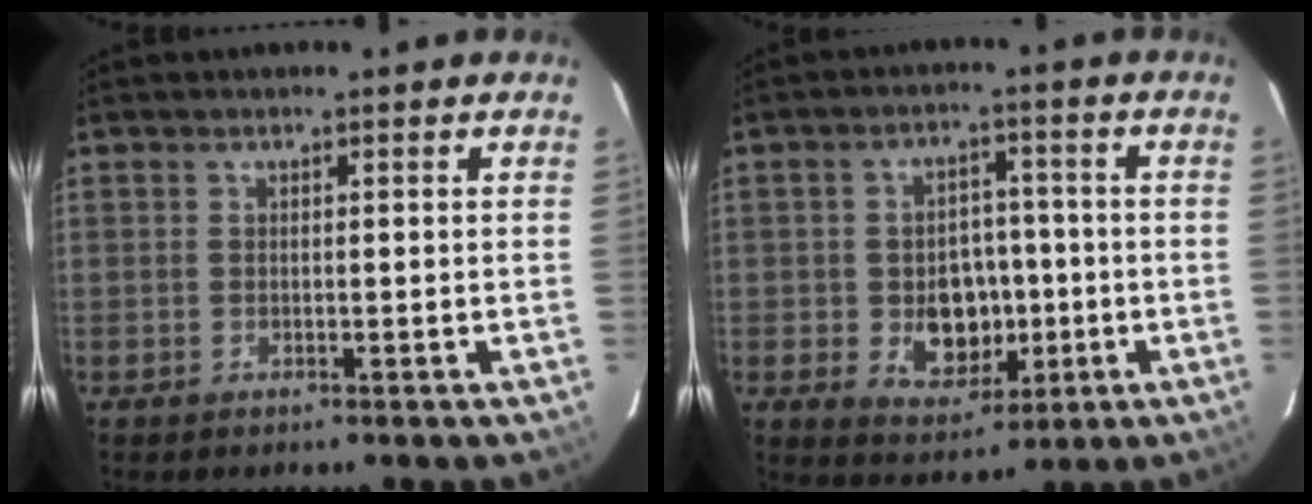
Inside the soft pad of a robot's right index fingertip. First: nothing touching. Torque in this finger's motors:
{"motor_torque": [0.35, 0.08, 0.10, 0.00]}